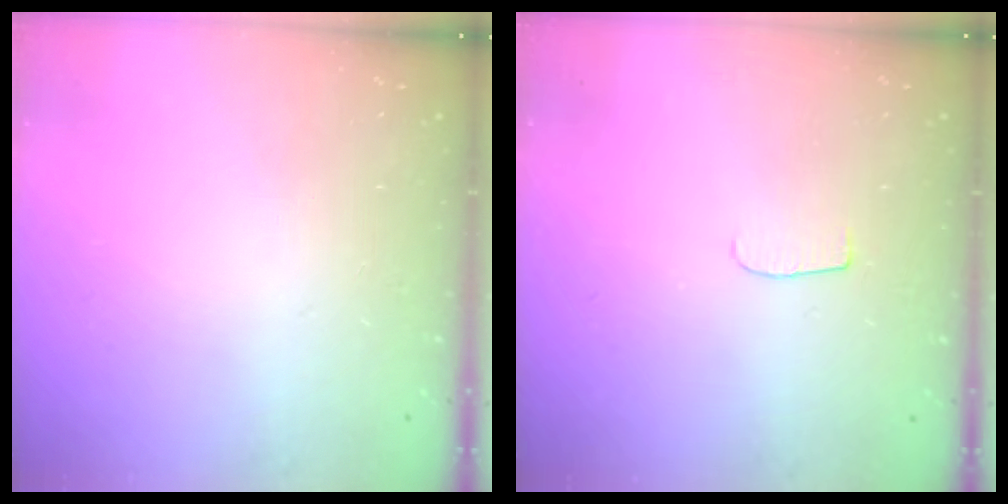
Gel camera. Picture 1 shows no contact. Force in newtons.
{"total": 4.5, "press": 4.4, "slide": 0.5}